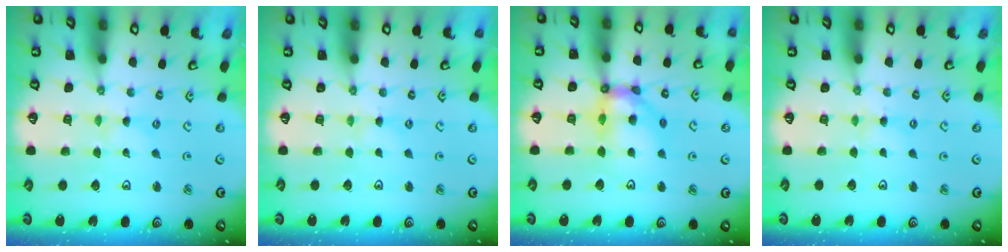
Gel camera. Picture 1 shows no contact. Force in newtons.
{"total": 1.0, "press": 1.0, "slide": 0.3}
{"total": 13.9, "press": 13.8, "slide": 1.7}
{"total": 3.2, "press": 3.1, "slide": 0.5}